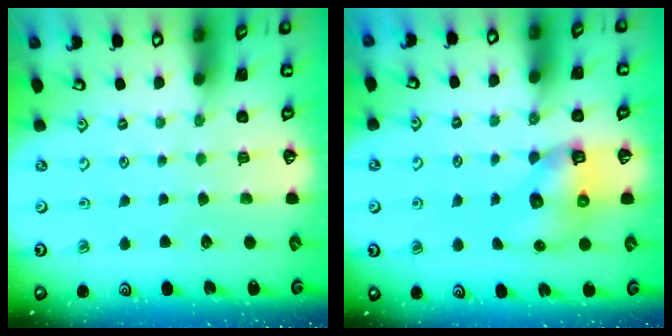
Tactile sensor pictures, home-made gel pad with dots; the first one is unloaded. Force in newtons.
{"total": 7.8, "press": 7.7, "slide": 1.0}